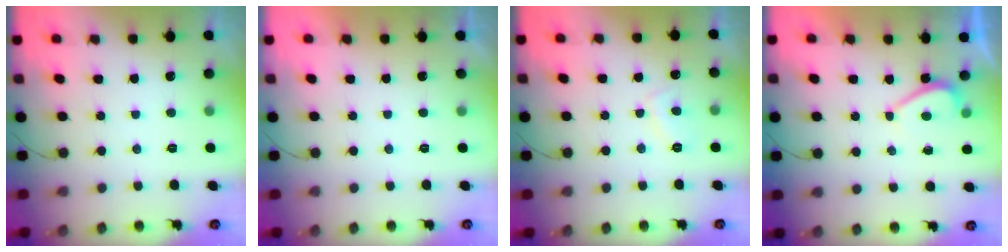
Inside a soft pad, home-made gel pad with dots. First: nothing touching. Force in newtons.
{"total": 2.2, "press": 2.2, "slide": 0.4}
{"total": 3.8, "press": 3.7, "slide": 0.5}
{"total": 2.2, "press": 2.2, "slide": 0.5}